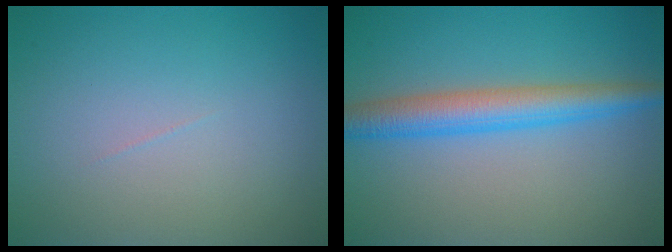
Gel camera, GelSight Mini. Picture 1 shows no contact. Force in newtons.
{"total": 4.6, "press": 4.5, "slide": 0.2}